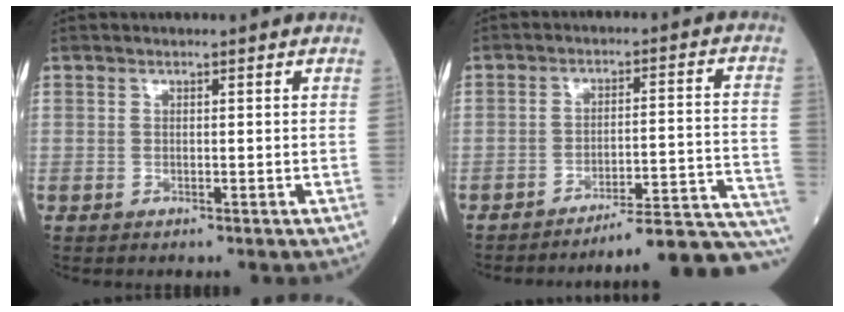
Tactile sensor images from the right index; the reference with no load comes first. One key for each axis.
{"total": 18.4, "fx": -17.7, "fy": -2.2, "fz": 4.6, "tx": 0.007, "ty": 0.011, "tz": -0.226}